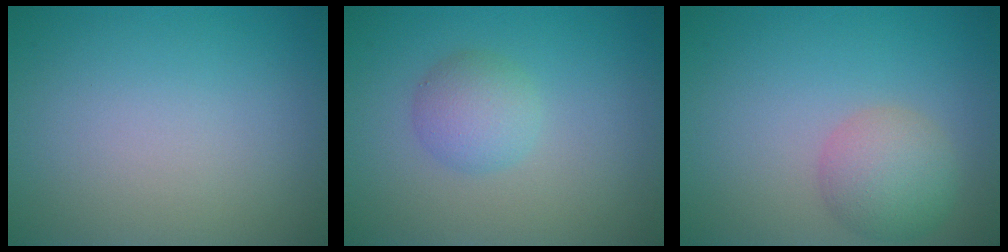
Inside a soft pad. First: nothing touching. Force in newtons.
{"total": 2.6, "press": 2.6, "slide": 0.1}
{"total": 3.7, "press": 3.7, "slide": 0.3}